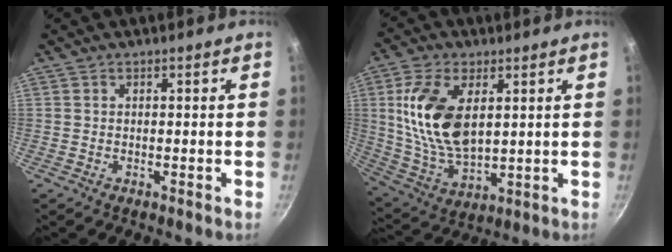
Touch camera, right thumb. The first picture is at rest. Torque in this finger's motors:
{"motor_torque": [0.21, 0.39, 1.94, 0.09, 0.40]}